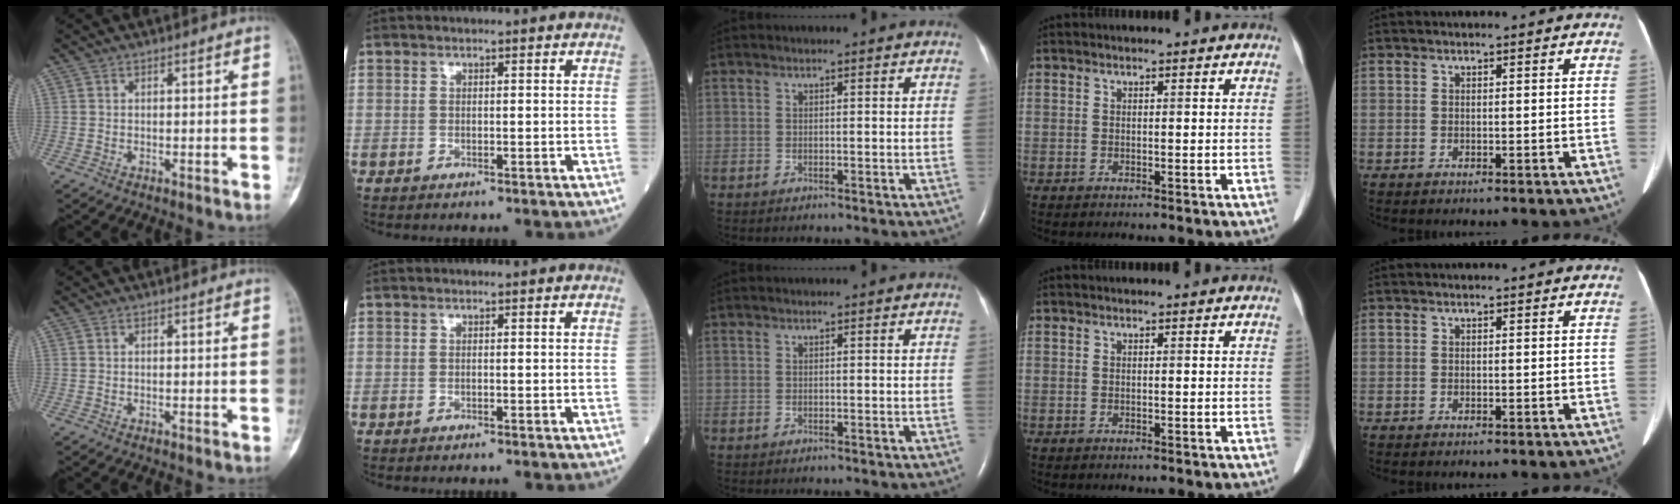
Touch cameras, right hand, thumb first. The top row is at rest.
{}